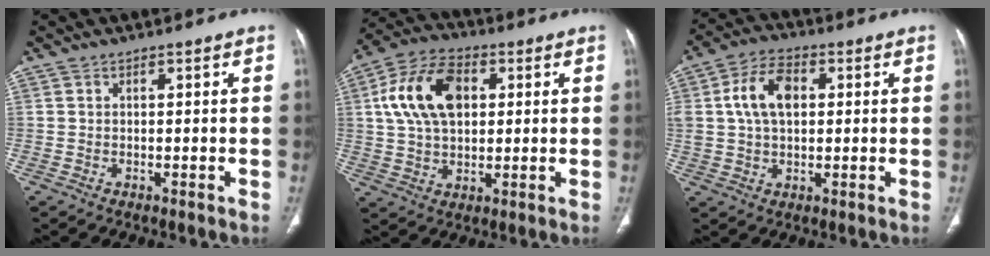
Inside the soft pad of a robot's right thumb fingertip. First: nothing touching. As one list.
[{"total": 14.6, "force": [3.3, 9.3, 10.8], "torque": [-0.190, 0.013, 0.055]}, {"total": 9.8, "force": [1.9, 6.2, 7.4], "torque": [-0.131, 0.013, 0.033]}]